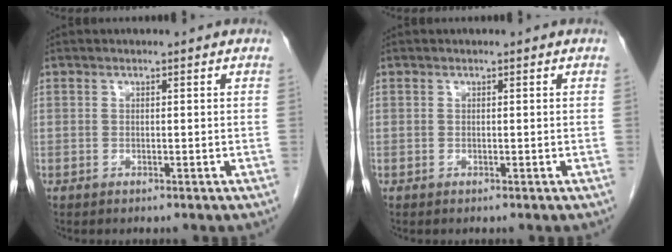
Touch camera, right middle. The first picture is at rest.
{"total": 0.0}